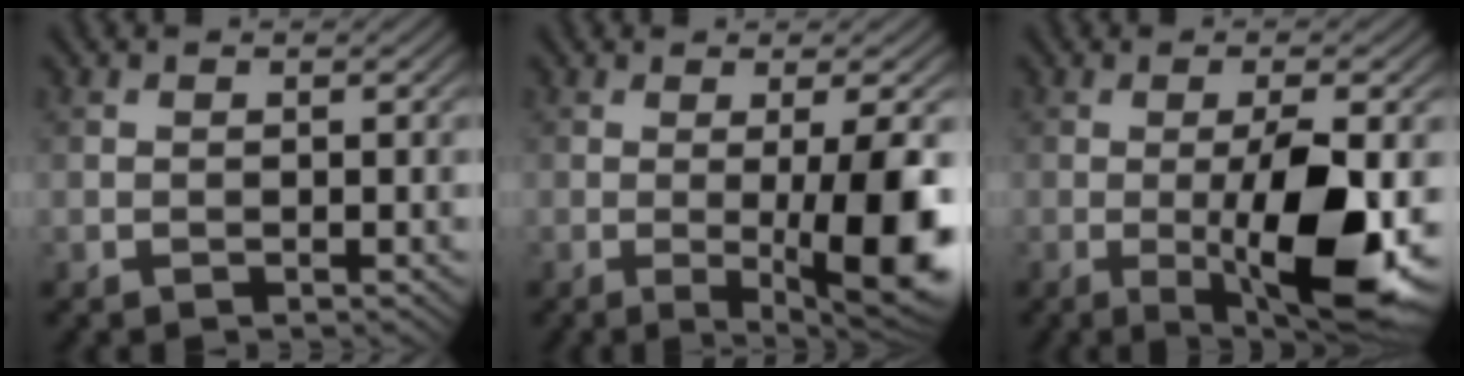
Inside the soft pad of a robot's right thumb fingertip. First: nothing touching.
{"total": 10.1, "force": [-1.4, 2.0, 9.8], "torque": [-0.143, -0.001, -0.016]}
{"total": 10.9, "force": [-2.2, 2.5, 10.4], "torque": [-0.167, -0.005, -0.033]}